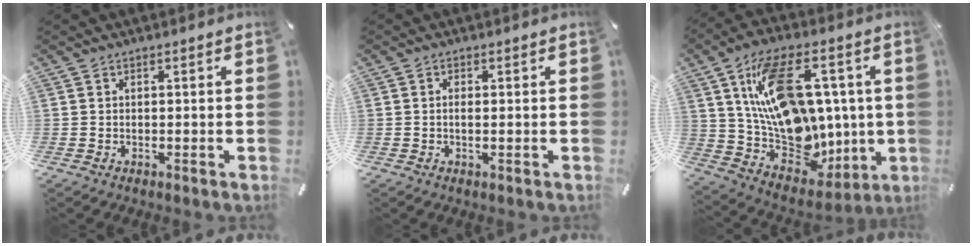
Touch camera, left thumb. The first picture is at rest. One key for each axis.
{"total": 1.2, "fx": -0.1, "fy": 0.4, "fz": 1.1, "tx": -0.022, "ty": 0.000, "tz": -0.002}
{"total": 22.5, "fx": 6.5, "fy": 14.5, "fz": 15.9, "tx": -0.282, "ty": -0.037, "tz": 0.119}